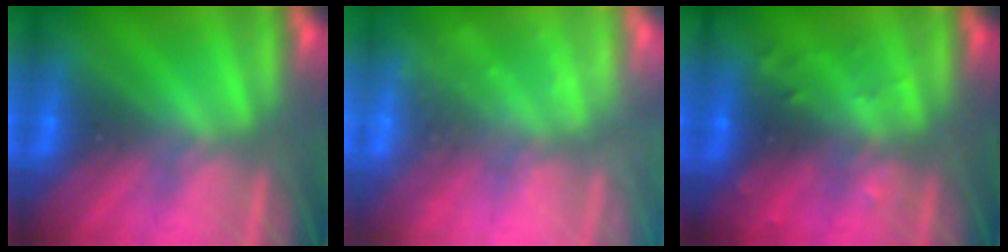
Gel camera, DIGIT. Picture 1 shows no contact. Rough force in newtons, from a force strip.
{"total": 2.3}
{"total": 2.9}